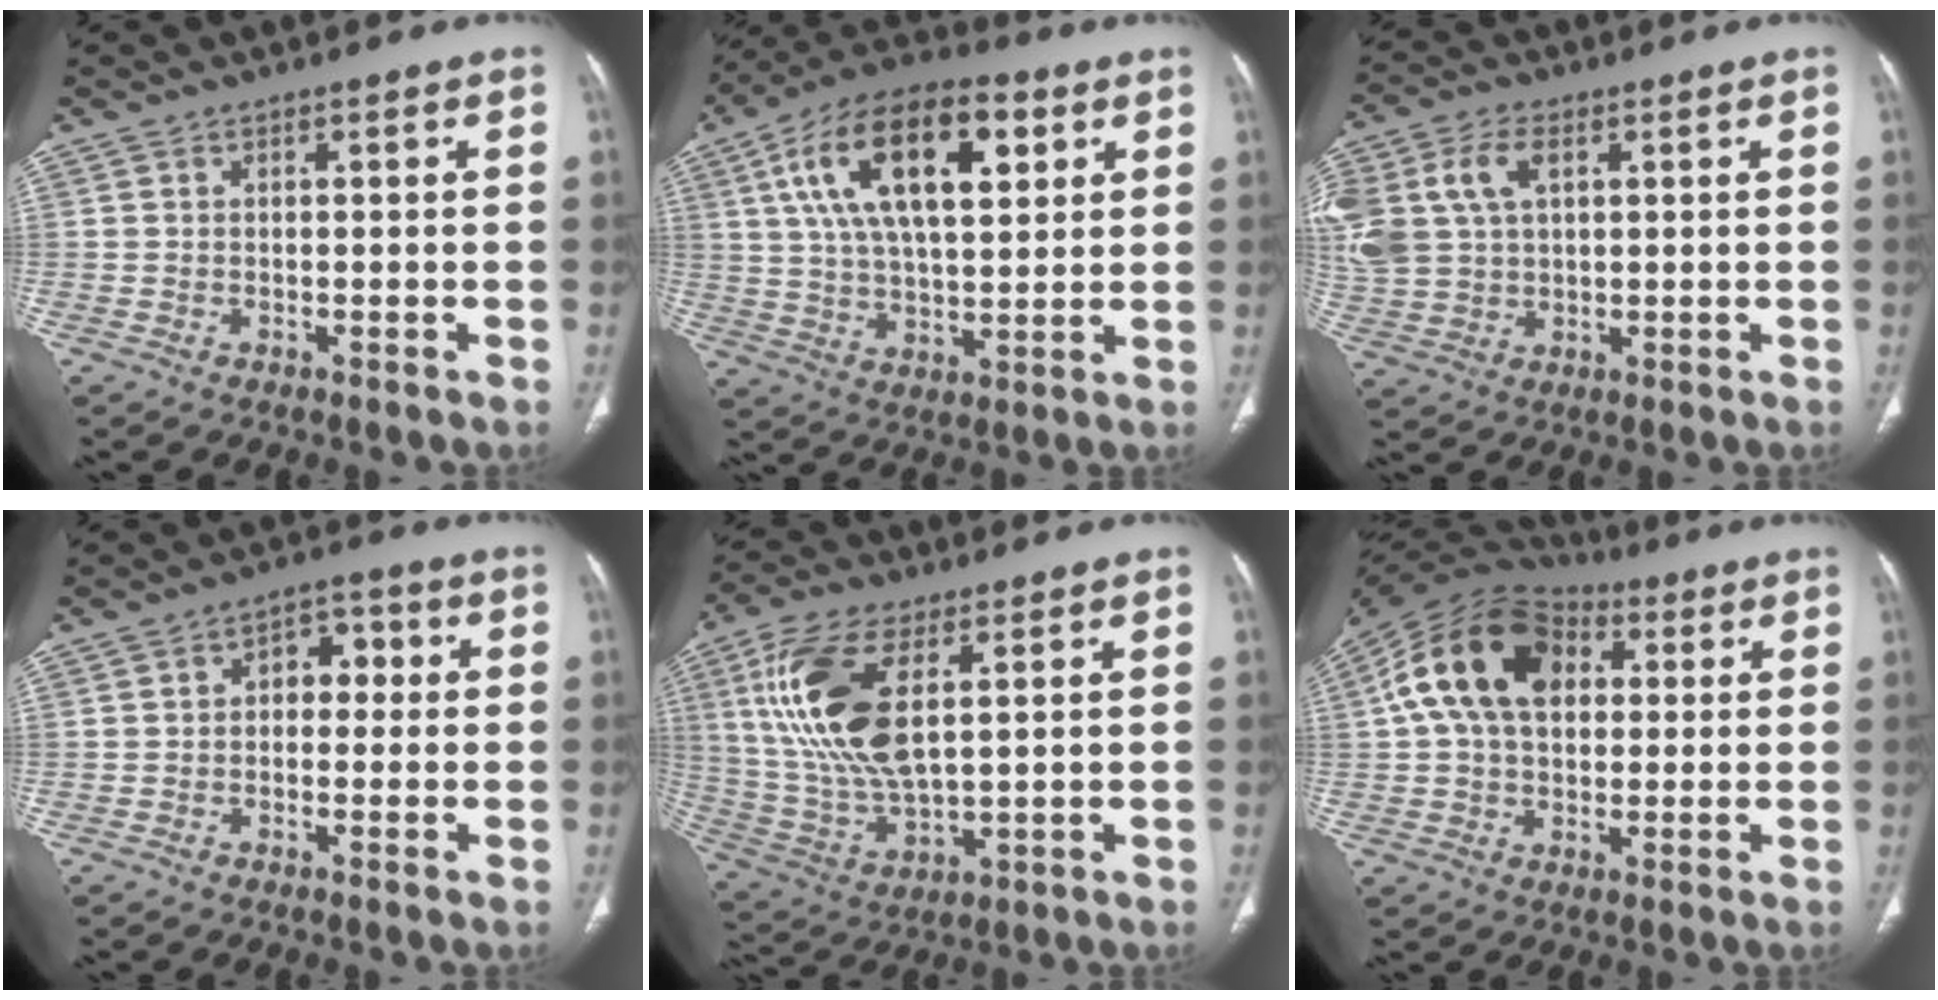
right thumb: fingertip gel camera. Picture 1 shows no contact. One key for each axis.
{"total": 20.8, "fx": 7.3, "fy": 9.9, "fz": 16.8, "tx": -0.277, "ty": 0.001, "tz": 0.121}
{"total": 16.0, "fx": 4.7, "fy": 10.9, "fz": 10.7, "tx": -0.266, "ty": 0.013, "tz": 0.096}
{"total": 5.5, "fx": 0.4, "fy": 3.8, "fz": 3.9, "tx": -0.025, "ty": 0.019, "tz": -0.003}
{"total": 17.5, "fx": 5.0, "fy": 8.0, "fz": 14.7, "tx": -0.309, "ty": -0.015, "tz": 0.103}
{"total": 18.6, "fx": 4.2, "fy": 12.4, "fz": 13.3, "tx": -0.227, "ty": 0.023, "tz": 0.063}